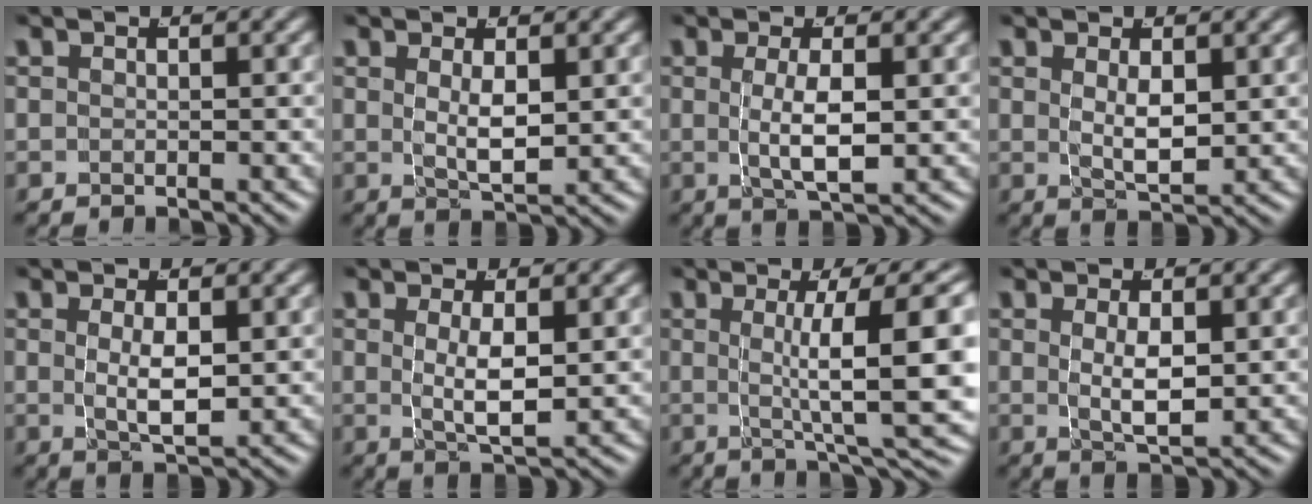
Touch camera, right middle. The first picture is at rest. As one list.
[{"total": 2.7, "force": [0.5, 0.5, 2.7], "torque": [-0.047, -0.017, 0.021]}, {"total": 3.8, "force": [-0.3, 0.7, 3.7], "torque": [-0.071, -0.015, 0.005]}, {"total": 2.7, "force": [0.4, 0.7, 2.6], "torque": [-0.043, -0.018, 0.021]}, {"total": 3.1, "force": [0.2, 0.6, 3.1], "torque": [-0.056, -0.017, 0.015]}, {"total": 3.5, "force": [0.1, 0.5, 3.5], "torque": [-0.064, -0.016, 0.013]}, {"total": 8.6, "force": [0.0, 1.2, 8.6], "torque": [-0.101, 0.002, 0.004]}, {"total": 3.1, "force": [0.2, 0.6, 3.1], "torque": [-0.056, -0.017, 0.016]}]